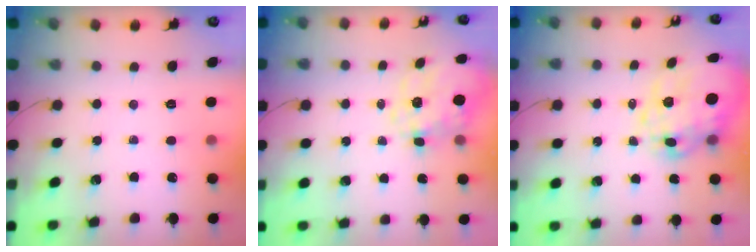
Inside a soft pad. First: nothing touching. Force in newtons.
{"total": 10.7, "press": 10.5, "slide": 1.7}
{"total": 16.9, "press": 16.6, "slide": 3.5}